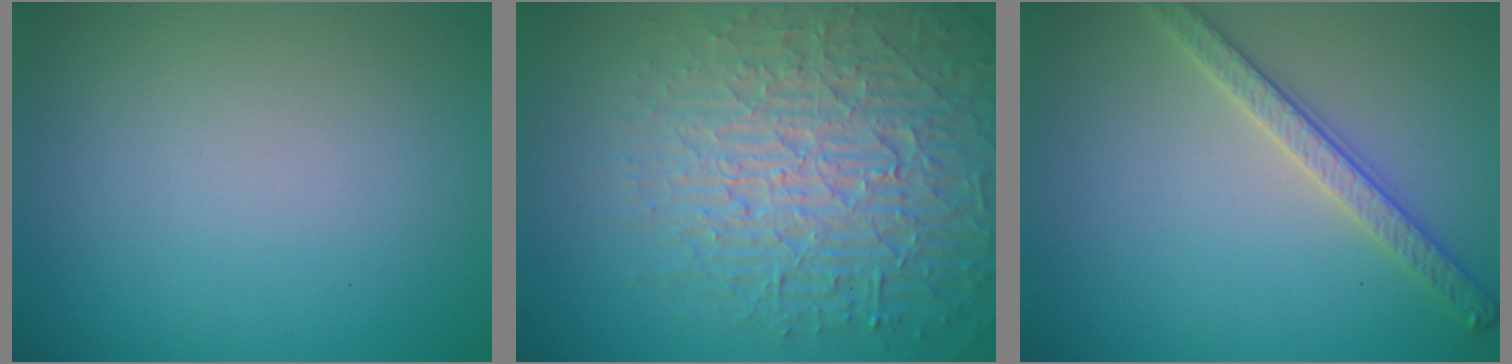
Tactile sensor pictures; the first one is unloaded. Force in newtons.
{"total": 7.2, "press": 7.0, "slide": 1.8}
{"total": 2.8, "press": 2.8, "slide": 0.7}